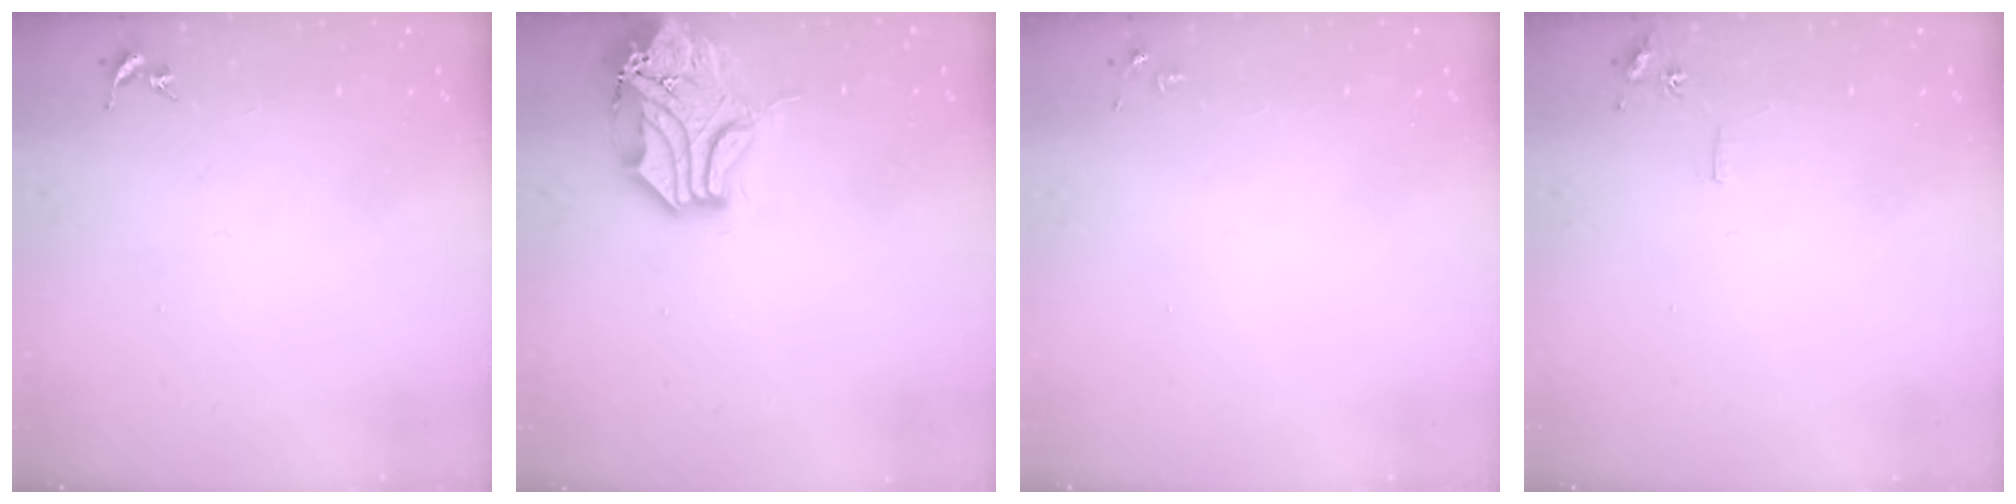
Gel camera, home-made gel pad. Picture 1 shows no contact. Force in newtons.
{"total": 15.9, "press": 15.7, "slide": 2.2}
{"total": 2.8, "press": 2.8, "slide": 0.4}
{"total": 5.6, "press": 5.6, "slide": 0.7}